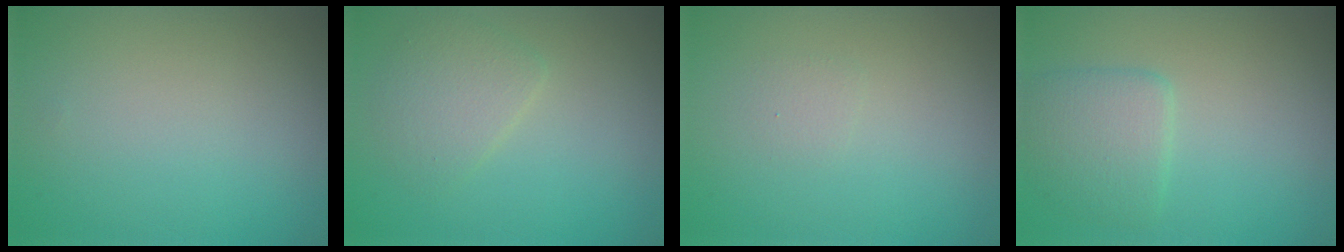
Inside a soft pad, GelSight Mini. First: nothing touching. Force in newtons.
{"total": 2.4, "press": 2.4, "slide": 0.1}
{"total": 0.6, "press": 0.6, "slide": 0.1}
{"total": 2.8, "press": 2.8, "slide": 0.1}